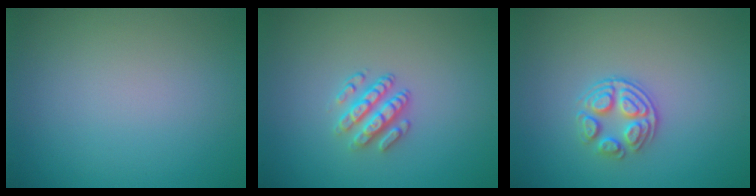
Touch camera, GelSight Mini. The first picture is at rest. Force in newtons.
{"total": 2.9, "press": 2.5, "slide": 1.5}
{"total": 3.0, "press": 2.6, "slide": 1.5}